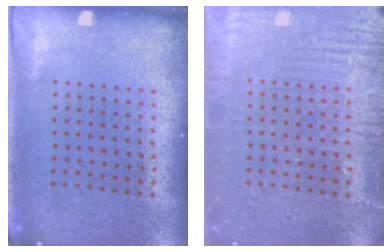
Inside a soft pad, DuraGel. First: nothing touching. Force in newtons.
{"total": 4.6, "press": 4.5, "slide": 0.5}